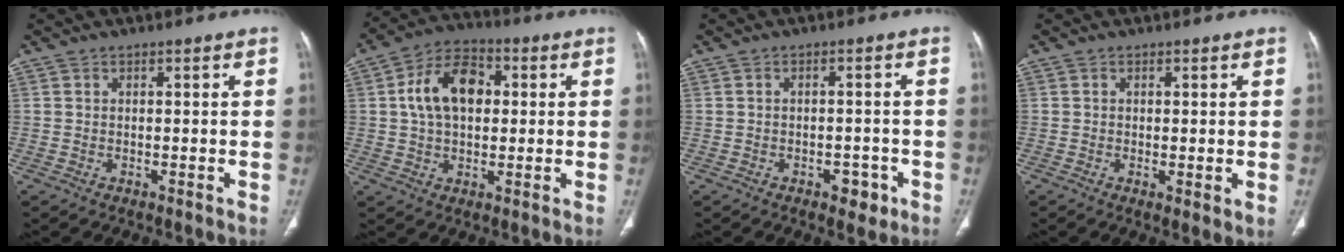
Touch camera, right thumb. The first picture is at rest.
{"total": 12.1, "force": [2.0, 7.9, 8.9], "torque": [-0.144, 0.020, 0.027]}
{"total": 3.8, "force": [-1.9, 2.2, 2.4], "torque": [-0.017, 0.011, -0.021]}
{"total": 2.6, "force": [-0.1, 0.7, 2.5], "torque": [-0.047, -0.012, -0.004]}